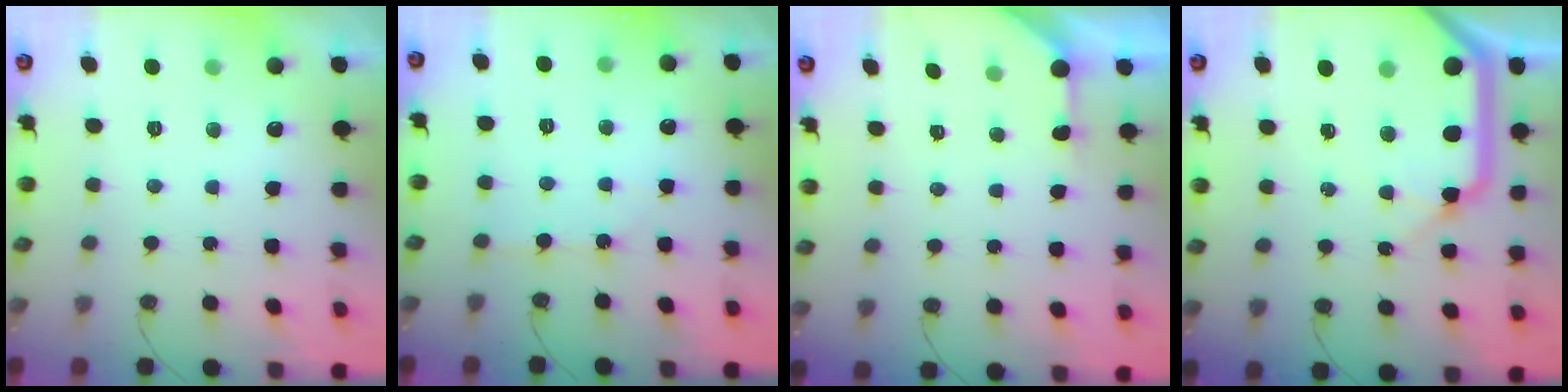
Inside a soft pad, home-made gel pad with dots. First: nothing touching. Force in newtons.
{"total": 3.8, "press": 3.7, "slide": 0.5}
{"total": 2.7, "press": 2.7, "slide": 0.3}
{"total": 17.2, "press": 17.0, "slide": 2.4}